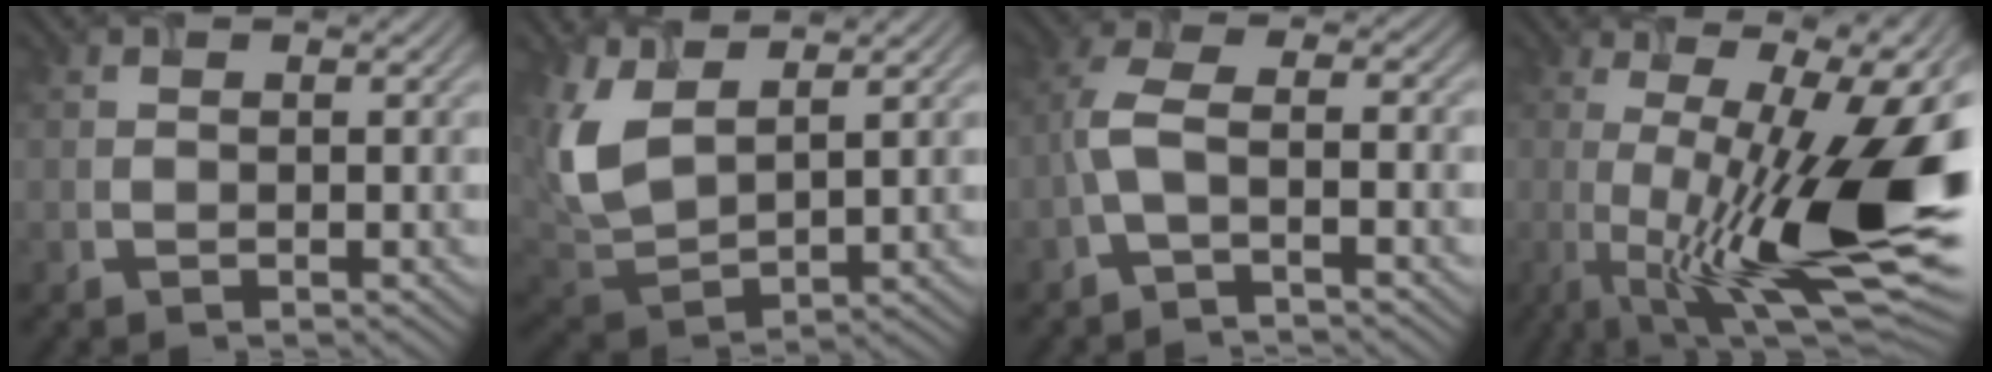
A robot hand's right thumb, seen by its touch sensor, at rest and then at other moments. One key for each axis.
{"total": 8.2, "fx": 4.2, "fy": 3.8, "fz": 5.9, "tx": -0.166, "ty": 0.000, "tz": 0.090}
{"total": 4.0, "fx": -2.0, "fy": 1.2, "fz": 3.3, "tx": -0.084, "ty": 0.005, "tz": -0.042}
{"total": 18.9, "fx": -2.2, "fy": 5.0, "fz": 18.1, "tx": -0.255, "ty": -0.007, "tz": -0.021}